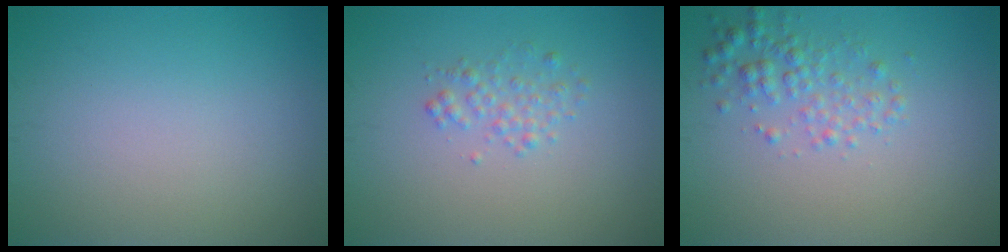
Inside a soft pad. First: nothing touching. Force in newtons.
{"total": 1.5, "press": 1.5, "slide": 0.0}
{"total": 2.5, "press": 2.5, "slide": 0.1}